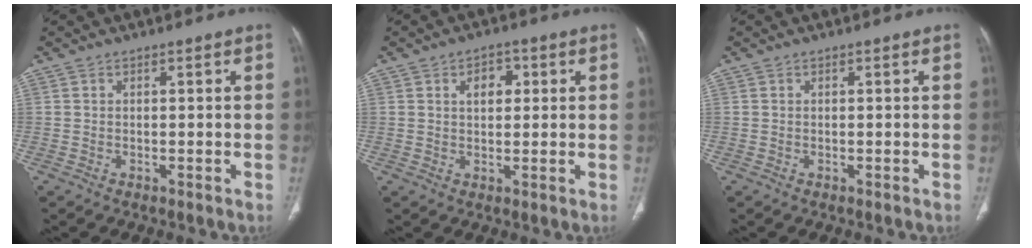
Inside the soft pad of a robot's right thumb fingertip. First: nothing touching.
{"total": 4.2, "force": [1.4, 2.8, 2.9], "torque": [-0.024, -0.002, 0.019]}
{"total": 0.0}